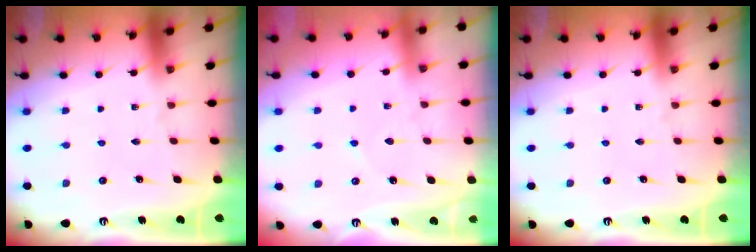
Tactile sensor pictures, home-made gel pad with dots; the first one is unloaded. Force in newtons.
{"total": 2.4, "press": 2.4, "slide": 0.4}
{"total": 0.0}